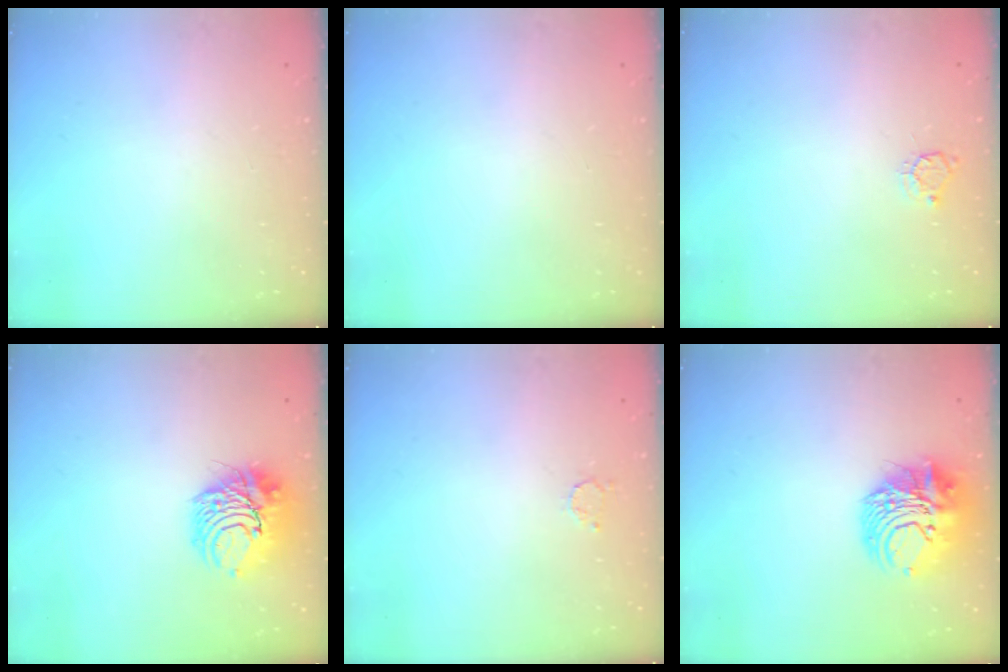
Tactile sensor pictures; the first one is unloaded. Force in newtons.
{"total": 0.0}
{"total": 4.2, "press": 4.2, "slide": 0.4}
{"total": 10.3, "press": 10.1, "slide": 1.6}
{"total": 1.7, "press": 1.7, "slide": 0.3}
{"total": 12.3, "press": 12.2, "slide": 1.6}